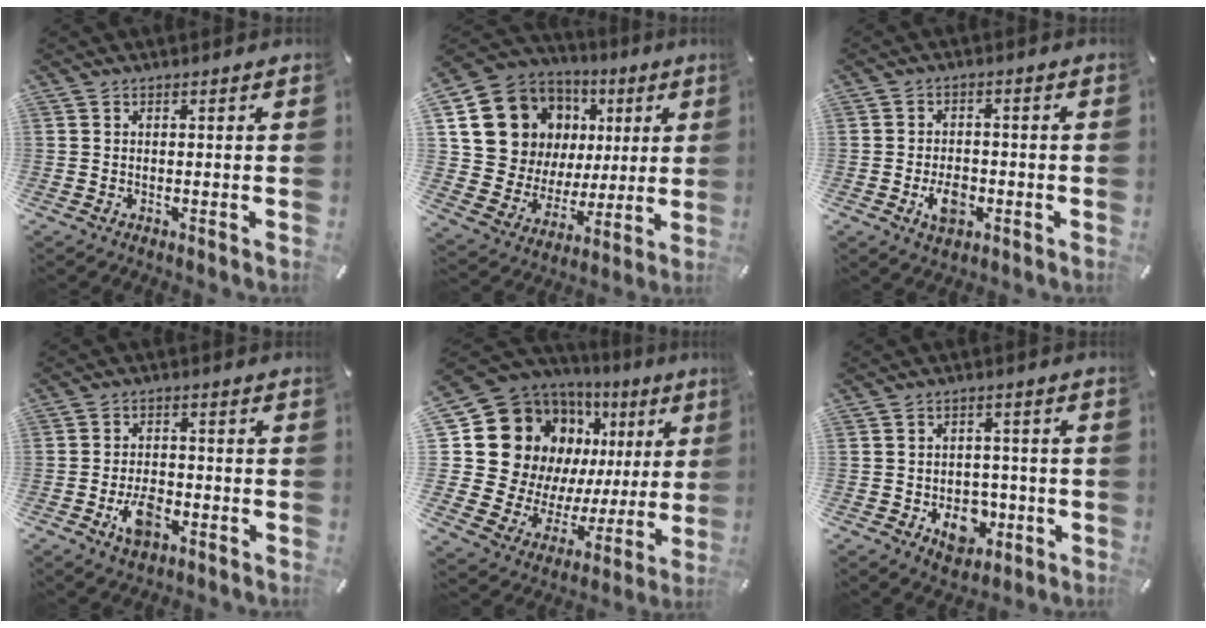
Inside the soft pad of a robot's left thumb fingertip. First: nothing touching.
{"total": 13.5, "force": [5.4, 11.9, 3.6], "torque": [-0.060, -0.048, 0.115]}
{"total": 6.2, "force": [-2.0, 4.1, 4.1], "torque": [-0.078, 0.005, -0.038]}
{"total": 7.2, "force": [-2.9, 4.4, 4.9], "torque": [-0.095, 0.009, -0.054]}
{"total": 22.1, "force": [9.5, 16.2, 11.6], "torque": [-0.204, -0.075, 0.201]}
{"total": 9.3, "force": [-3.1, 7.1, 5.2], "torque": [-0.061, 0.016, -0.051]}